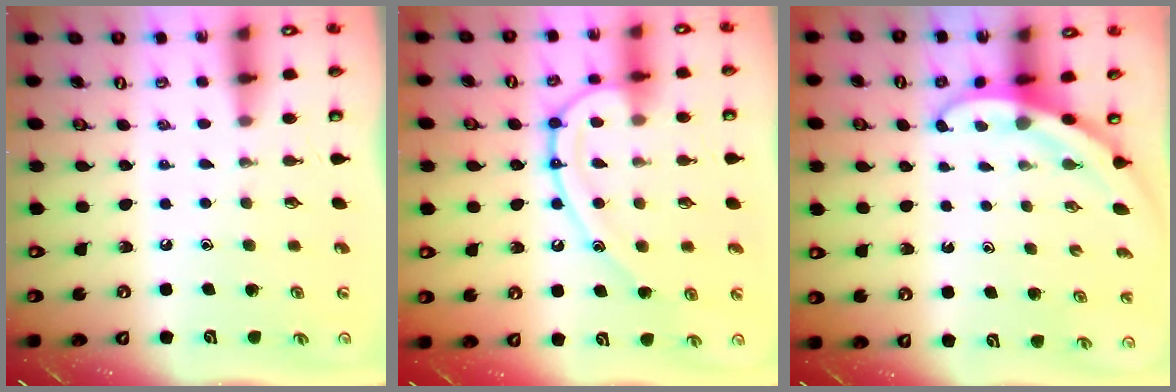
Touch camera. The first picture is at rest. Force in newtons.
{"total": 14.1, "press": 14.0, "slide": 1.6}
{"total": 3.3, "press": 3.3, "slide": 0.1}